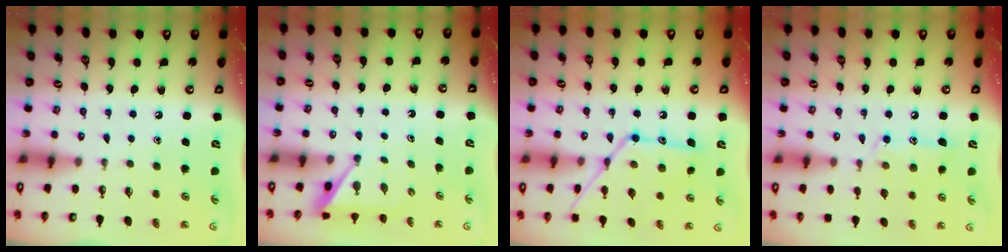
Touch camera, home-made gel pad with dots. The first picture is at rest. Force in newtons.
{"total": 3.1, "press": 3.1, "slide": 0.3}
{"total": 15.0, "press": 15.0, "slide": 0.9}
{"total": 12.5, "press": 12.5, "slide": 0.8}